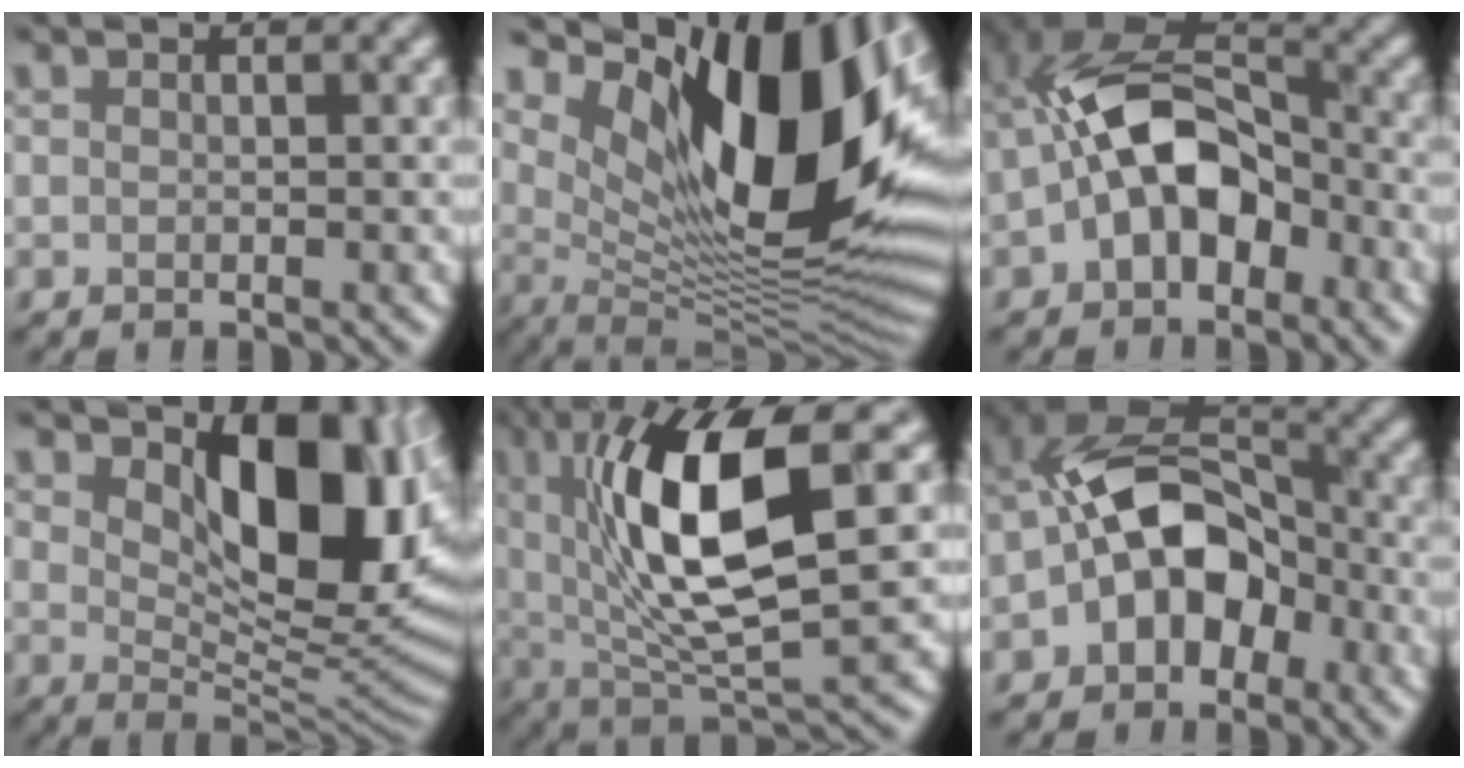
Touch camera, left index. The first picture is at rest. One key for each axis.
{"total": 16.2, "fx": 5.2, "fy": 7.6, "fz": 13.3, "tx": -0.198, "ty": -0.015, "tz": 0.098}
{"total": 9.1, "fx": -2.3, "fy": 5.6, "fz": 6.9, "tx": -0.131, "ty": 0.019, "tz": -0.051}
{"total": 10.8, "fx": 2.9, "fy": 5.8, "fz": 8.7, "tx": -0.124, "ty": -0.018, "tz": 0.054}
{"total": 11.6, "fx": 2.6, "fy": 3.6, "fz": 10.7, "tx": -0.205, "ty": -0.009, "tz": 0.057}
{"total": 9.0, "fx": -3.0, "fy": 6.0, "fz": 6.0, "tx": -0.097, "ty": 0.017, "tz": -0.067}